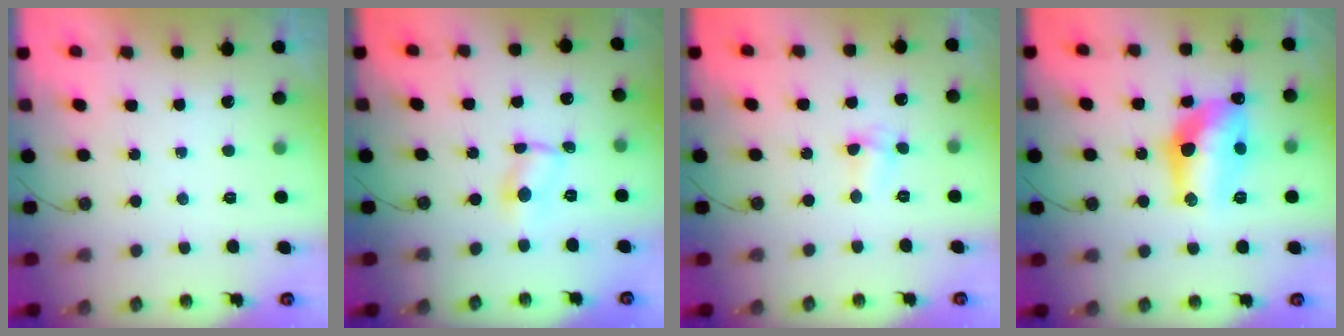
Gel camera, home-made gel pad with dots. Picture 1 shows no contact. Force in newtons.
{"total": 2.0, "press": 2.0, "slide": 0.1}
{"total": 2.8, "press": 2.8, "slide": 0.5}
{"total": 17.1, "press": 16.4, "slide": 4.8}